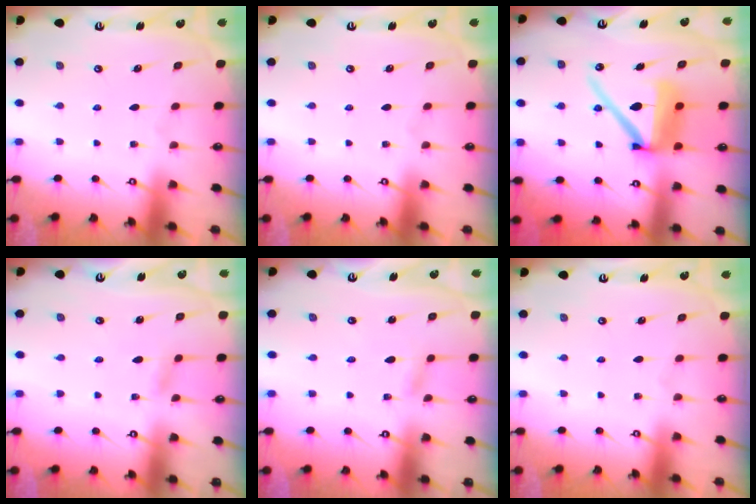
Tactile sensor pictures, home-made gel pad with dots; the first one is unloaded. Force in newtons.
{"total": 0.0}
{"total": 13.2, "press": 13.1, "slide": 1.6}
{"total": 2.8, "press": 2.8, "slide": 0.4}
{"total": 1.1, "press": 1.1, "slide": 0.1}
{"total": 0.0}